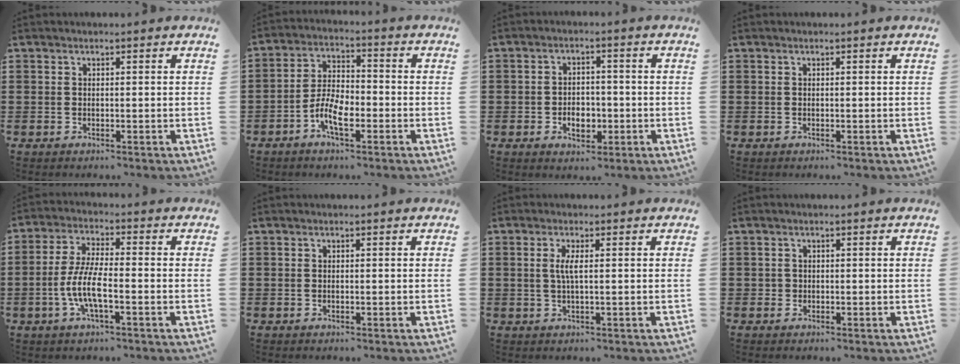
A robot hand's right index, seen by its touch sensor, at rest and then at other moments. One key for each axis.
{"total": 6.3, "fx": -3.0, "fy": 2.6, "fz": 4.9, "tx": -0.116, "ty": 0.000, "tz": -0.063}
{"total": 4.1, "fx": -1.3, "fy": 2.8, "fz": 2.7, "tx": -0.045, "ty": 0.002, "tz": -0.025}
{"total": 0.0}
{"total": 6.9, "fx": -2.5, "fy": 1.6, "fz": 6.3, "tx": -0.147, "ty": -0.013, "tz": -0.054}
{"total": 0.0}
{"total": 2.6, "fx": 0.1, "fy": 0.3, "fz": 2.6, "tx": -0.059, "ty": -0.007, "tz": -0.001}
{"total": 0.7, "fx": -0.1, "fy": 0.7, "fz": 0.1, "tx": -0.004, "ty": 0.005, "tz": -0.002}